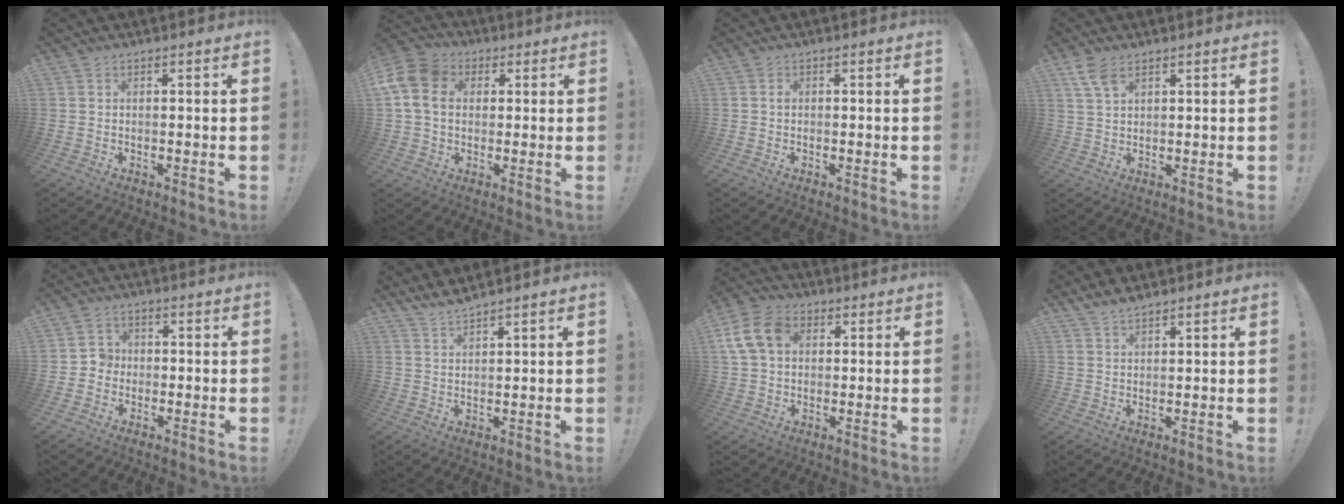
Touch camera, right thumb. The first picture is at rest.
{"total": 13.4, "force": [3.0, 10.5, 7.8], "torque": [-0.150, 0.003, 0.061]}
{"total": 0.5, "force": [0.0, 0.5, 0.3], "torque": [-0.010, 0.005, 0.000]}
{"total": 5.4, "force": [3.3, 2.4, 3.5], "torque": [-0.069, -0.010, 0.064]}
{"total": 3.8, "force": [-1.3, 3.4, 1.1], "torque": [-0.018, 0.013, -0.023]}
{"total": 3.3, "force": [3.0, -0.5, 1.3], "torque": [-0.037, -0.016, 0.056]}
{"total": 12.4, "force": [3.5, 9.1, 7.7], "torque": [-0.147, 0.000, 0.069]}
{"total": 3.6, "force": [3.2, 0.9, 1.4], "torque": [-0.030, -0.015, 0.059]}